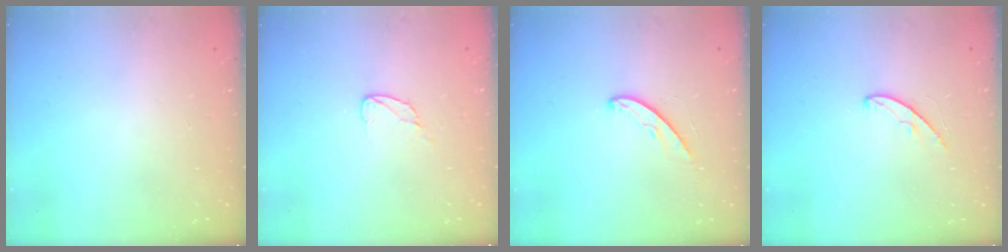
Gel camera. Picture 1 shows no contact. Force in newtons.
{"total": 4.3, "press": 4.3, "slide": 0.4}
{"total": 5.1, "press": 5.1, "slide": 0.2}
{"total": 5.1, "press": 5.1, "slide": 0.5}